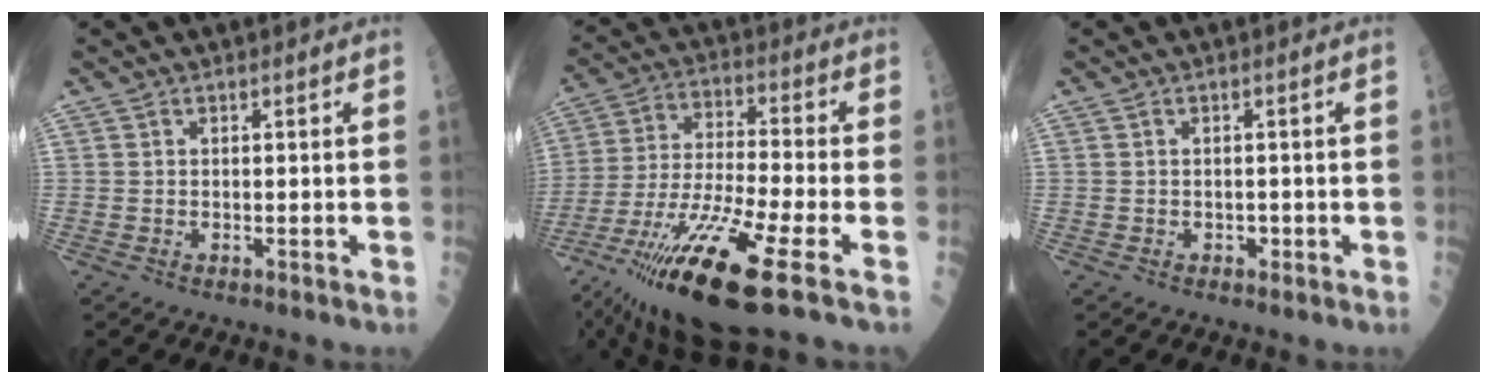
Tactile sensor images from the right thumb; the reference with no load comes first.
{"total": 23.7, "force": [-11.5, 4.2, 20.3], "torque": [-0.449, -0.014, -0.206]}
{"total": 0.8, "force": [-0.3, 0.6, 0.4], "torque": [-0.002, 0.002, -0.004]}